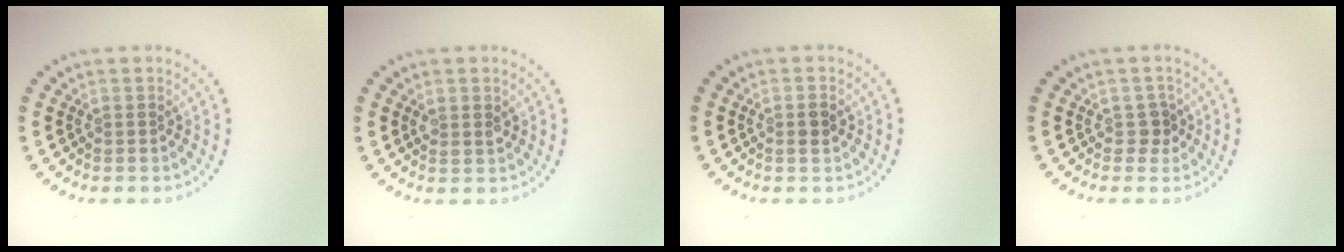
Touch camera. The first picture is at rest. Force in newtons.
{"total": 1.4, "press": 1.3, "slide": 0.5}
{"total": 1.2, "press": 1.1, "slide": 0.3}
{"total": 1.3, "press": 1.0, "slide": 0.8}